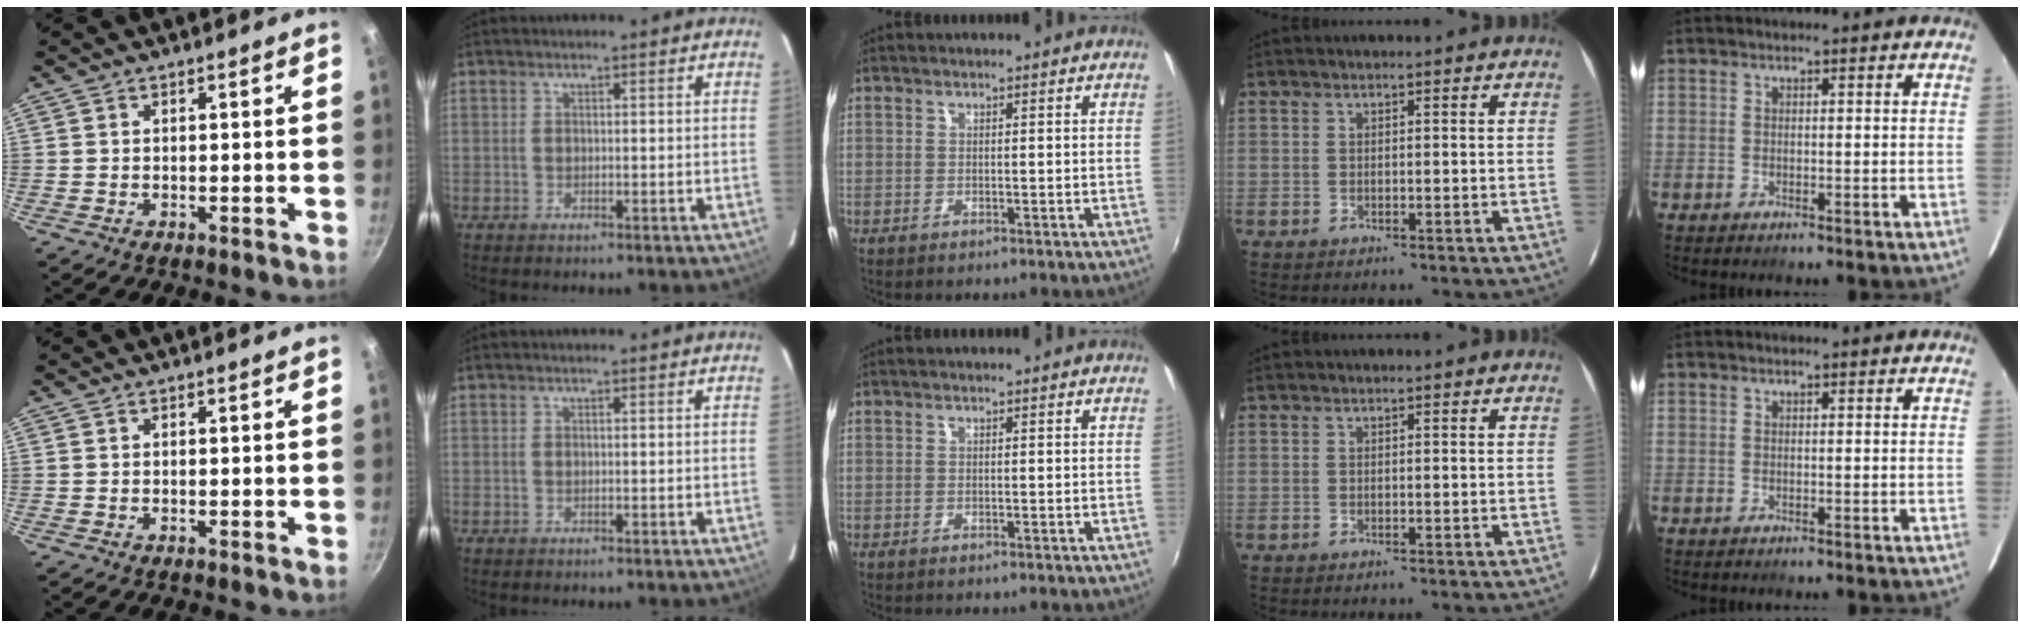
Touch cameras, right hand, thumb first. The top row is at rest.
{}